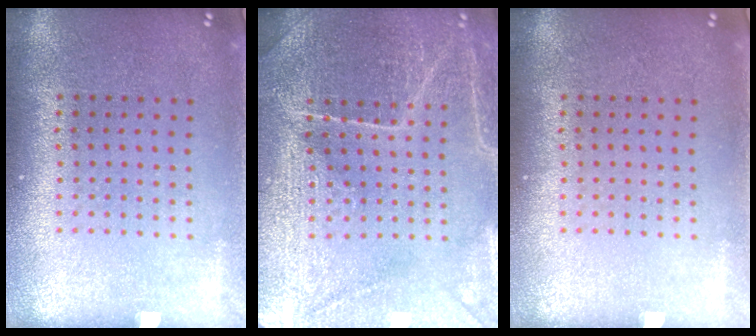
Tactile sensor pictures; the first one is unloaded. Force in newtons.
{"total": 4.3, "press": 4.2, "slide": 1.1}
{"total": 0.0}